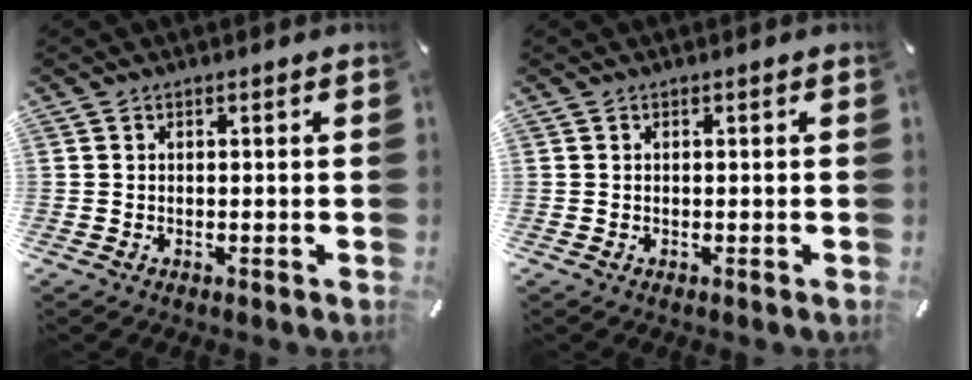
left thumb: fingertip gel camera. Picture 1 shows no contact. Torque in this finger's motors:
{"motor_torque": [-0.02, 0.04, -0.02, -0.01, 0.00]}